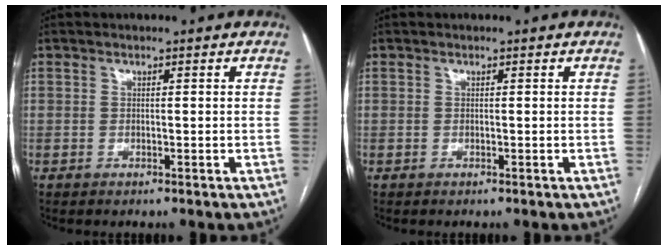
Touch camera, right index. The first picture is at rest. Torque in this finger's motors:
{"motor_torque": [0.00, 0.00, 0.00, 0.00]}